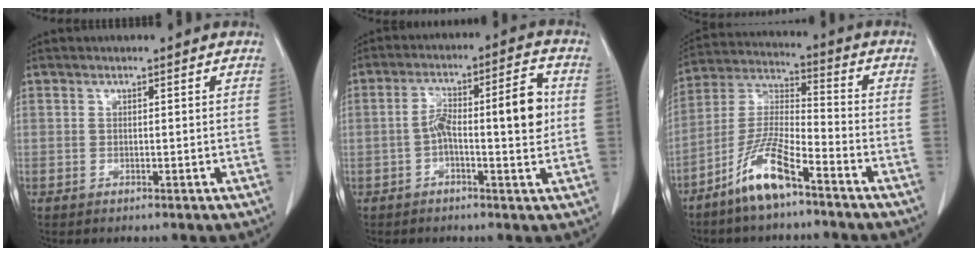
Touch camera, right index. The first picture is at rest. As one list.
[{"total": 10.0, "force": [-0.2, 2.1, 9.7], "torque": [-0.157, 0.028, -0.006]}, {"total": 10.7, "force": [-7.1, 1.7, 7.9], "torque": [-0.170, -0.013, -0.142]}]